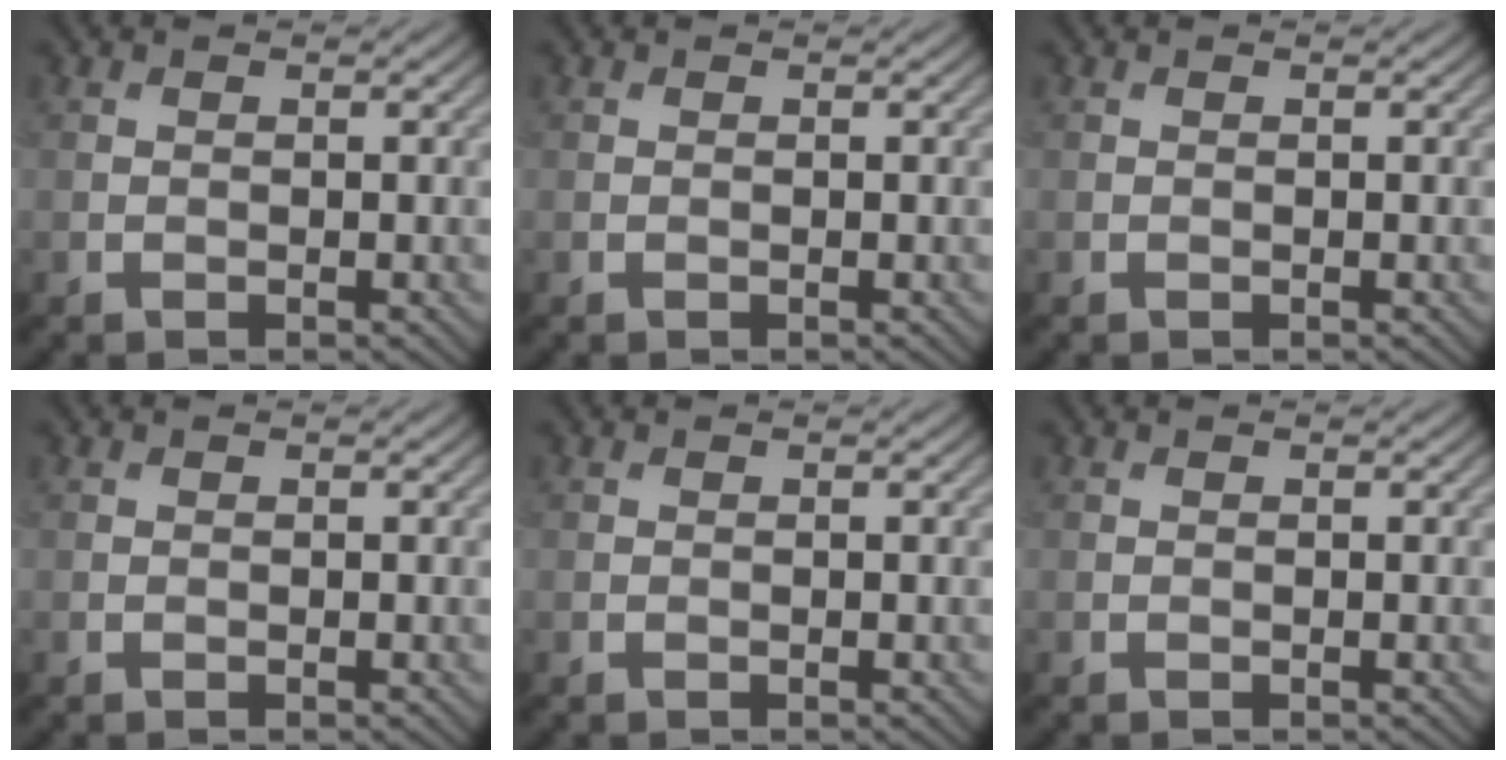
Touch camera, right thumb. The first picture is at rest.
{"total": 0.0}
{"total": 0.0}
{"total": 0.0}
{"total": 0.0}
{"total": 0.0}